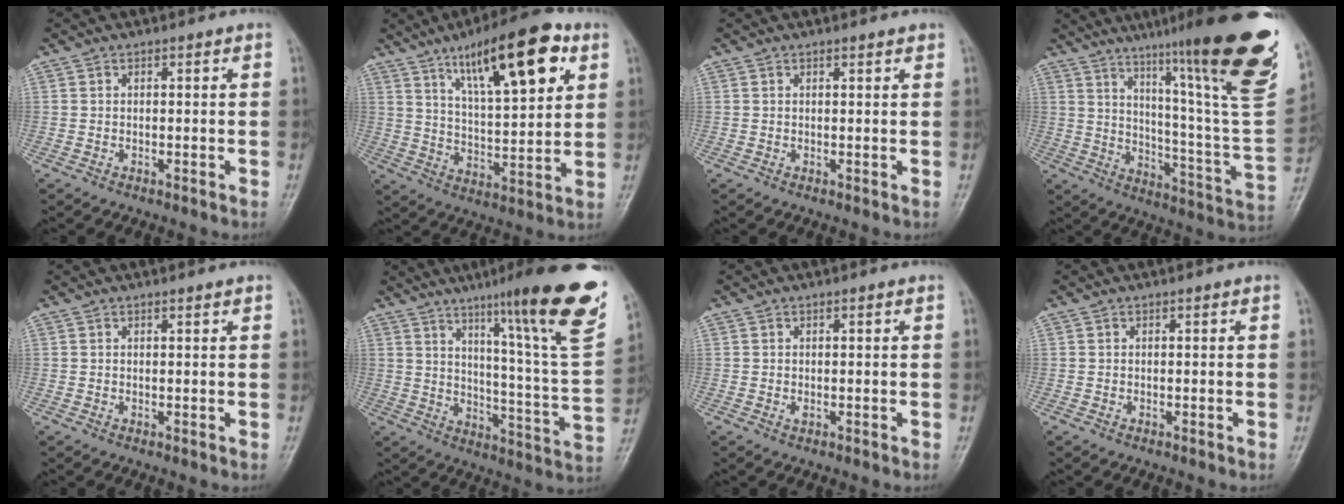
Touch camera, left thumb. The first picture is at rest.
{"total": 18.8, "force": [9.3, 6.0, 15.2], "torque": [-0.208, -0.030, 0.150]}
{"total": 0.9, "force": [0.7, 0.2, 0.5], "torque": [-0.006, -0.003, 0.009]}
{"total": 25.7, "force": [16.9, 1.6, 19.3], "torque": [-0.252, -0.092, 0.242]}
{"total": 0.6, "force": [0.5, 0.1, 0.4], "torque": [-0.007, -0.003, 0.007]}
{"total": 25.1, "force": [15.2, 2.1, 19.8], "torque": [-0.259, -0.067, 0.217]}
{"total": 0.7, "force": [0.1, 0.3, 0.6], "torque": [-0.010, 0.002, 0.004]}
{"total": 0.0}